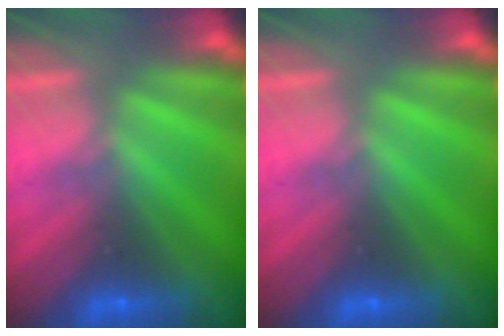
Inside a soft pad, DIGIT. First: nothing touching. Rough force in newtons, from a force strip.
{"total": 0.0}